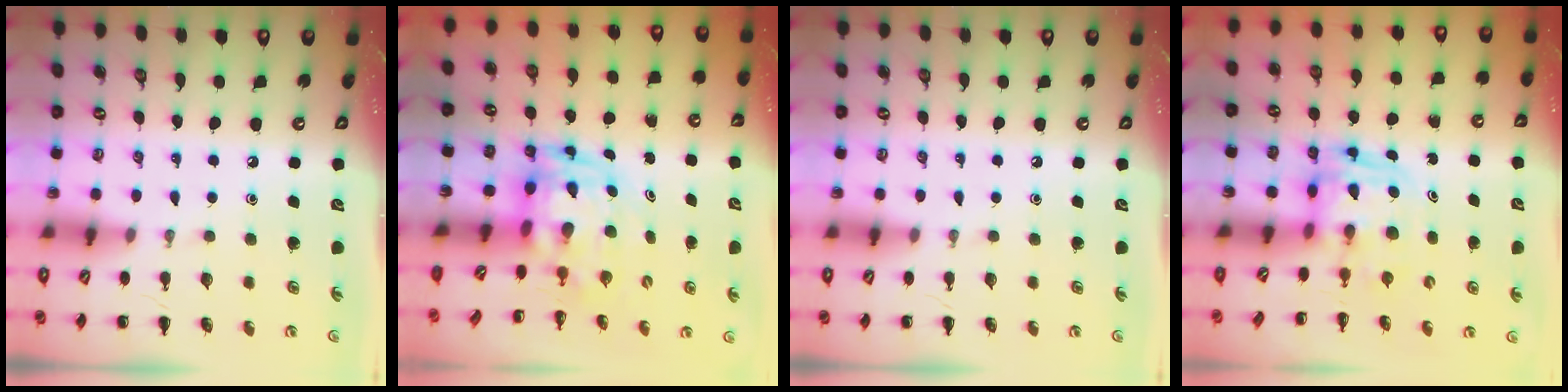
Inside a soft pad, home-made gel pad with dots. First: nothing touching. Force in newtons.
{"total": 3.1, "press": 3.1, "slide": 0.6}
{"total": 0.0}
{"total": 2.7, "press": 2.7, "slide": 0.2}